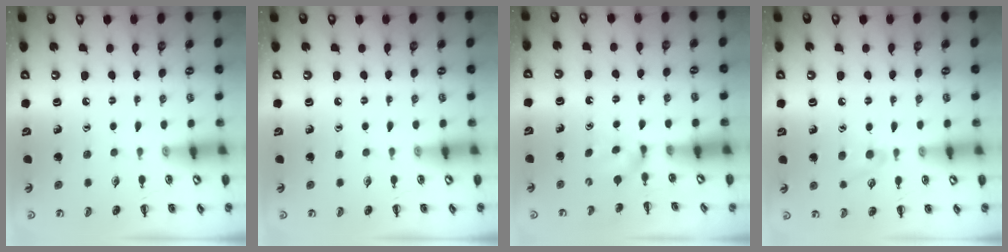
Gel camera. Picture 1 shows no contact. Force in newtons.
{"total": 0.0}
{"total": 2.9, "press": 2.8, "slide": 0.9}
{"total": 6.1, "press": 5.7, "slide": 2.0}